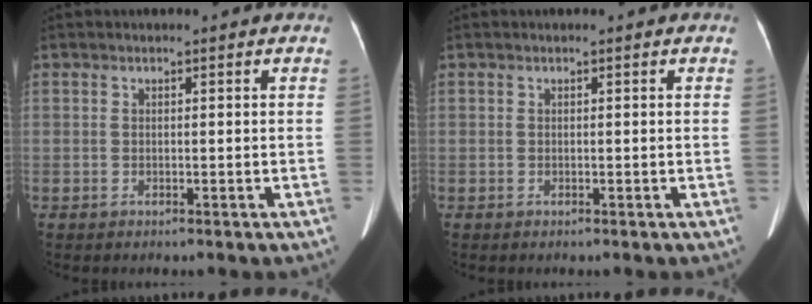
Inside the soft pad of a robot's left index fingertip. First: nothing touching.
{"total": 0.0}